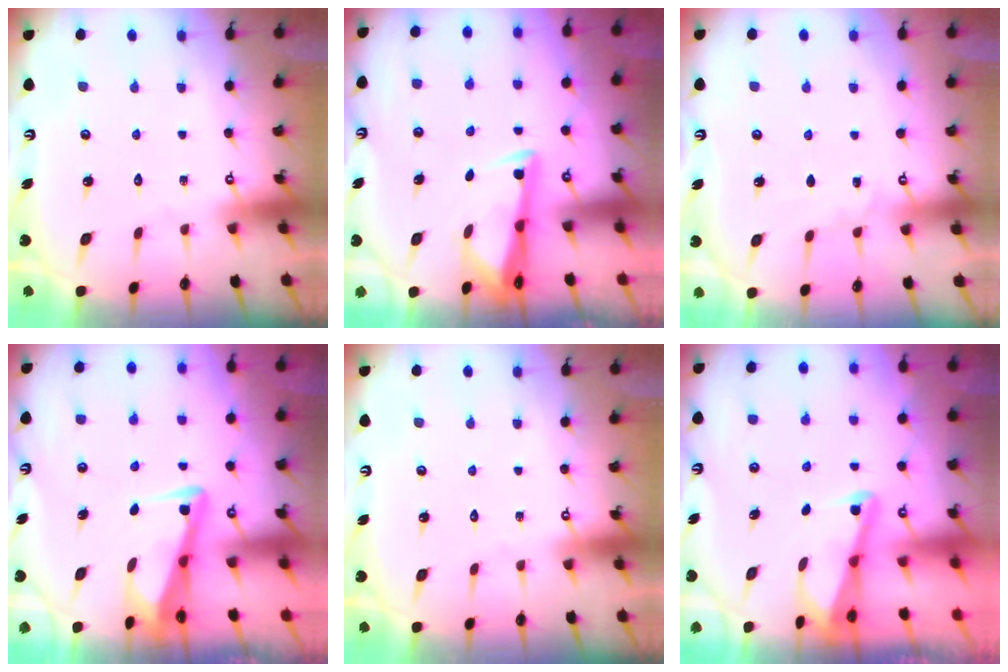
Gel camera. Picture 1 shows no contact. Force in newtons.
{"total": 4.0, "press": 3.9, "slide": 1.2}
{"total": 4.2, "press": 4.2, "slide": 0.6}
{"total": 4.8, "press": 4.7, "slide": 0.9}
{"total": 0.0}
{"total": 2.2, "press": 2.2, "slide": 0.4}